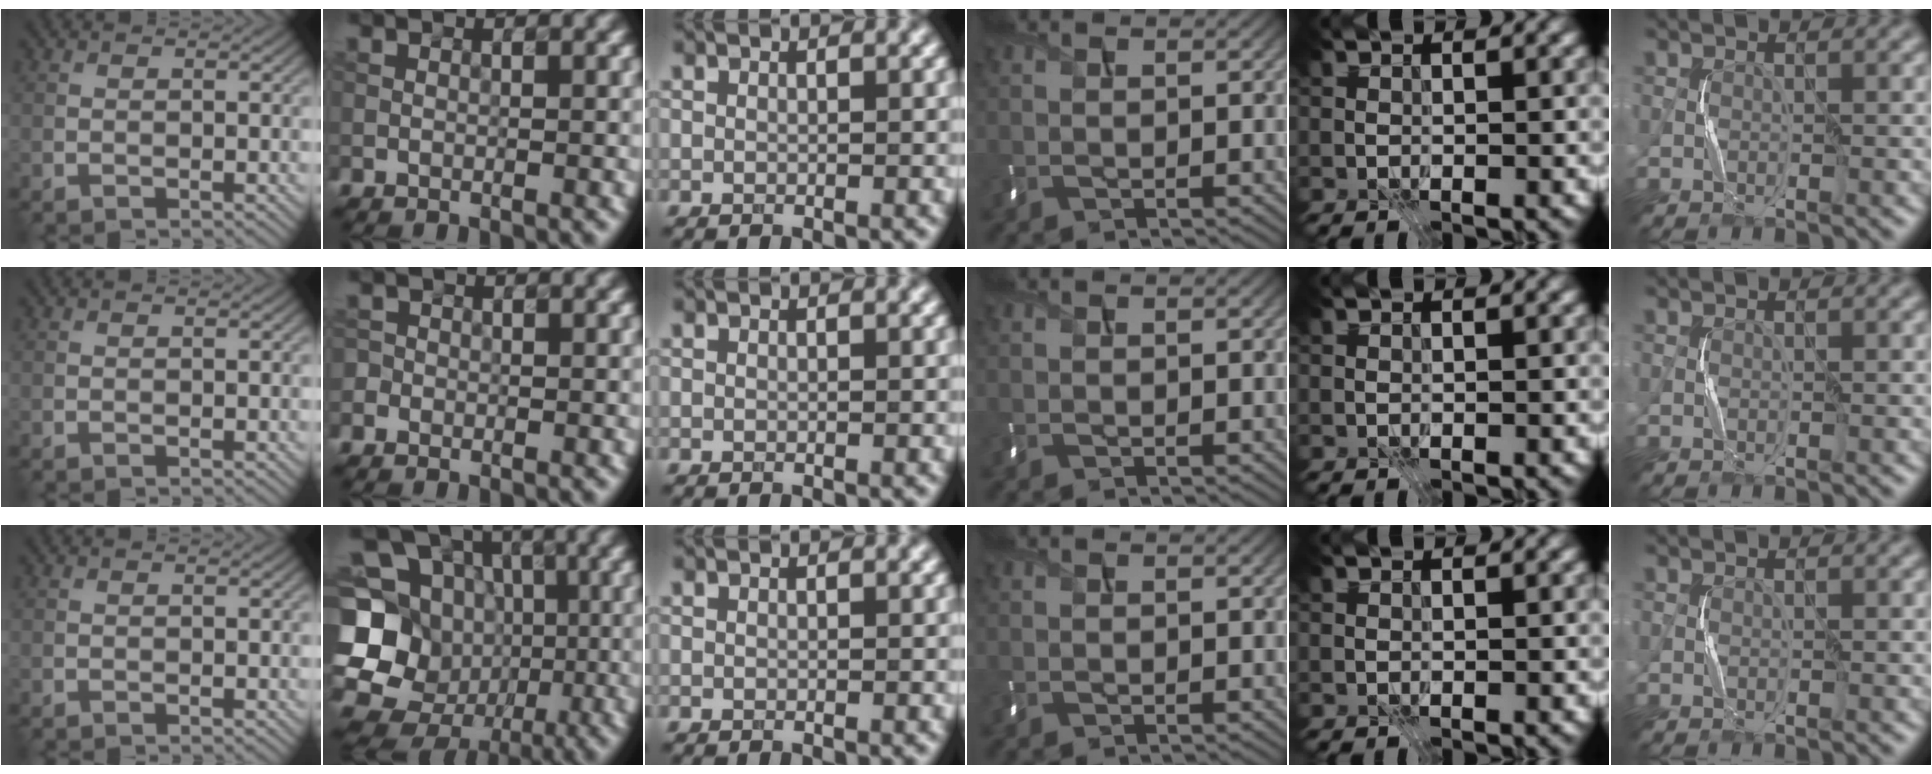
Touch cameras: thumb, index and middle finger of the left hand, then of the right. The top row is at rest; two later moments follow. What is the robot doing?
{"motion": "press", "object": "keyboard"}